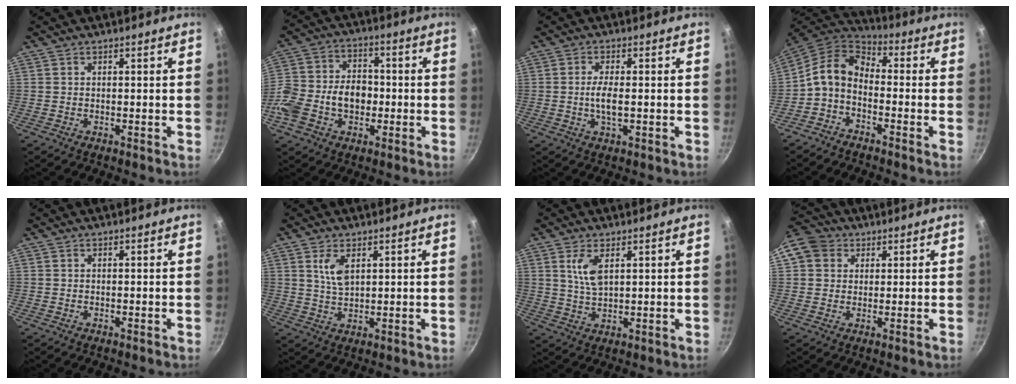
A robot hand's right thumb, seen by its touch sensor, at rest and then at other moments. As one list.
[{"total": 15.0, "force": [-3.2, 10.8, 10.0], "torque": [-0.176, 0.038, -0.066]}, {"total": 4.1, "force": [-0.4, 1.4, 3.8], "torque": [-0.082, 0.000, -0.011]}, {"total": 9.2, "force": [-2.1, 6.2, 6.5], "torque": [-0.132, 0.050, -0.058]}, {"total": 0.0}, {"total": 4.8, "force": [2.1, 2.3, 3.7], "torque": [-0.067, -0.013, 0.044]}, {"total": 5.4, "force": [2.2, 2.4, 4.3], "torque": [-0.082, -0.014, 0.048]}, {"total": 8.7, "force": [2.8, 7.5, 3.5], "torque": [-0.049, 0.016, 0.039]}]